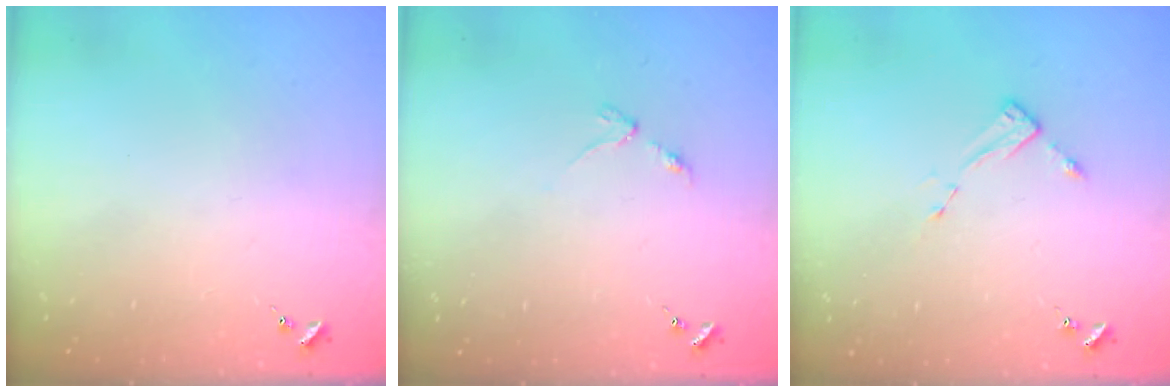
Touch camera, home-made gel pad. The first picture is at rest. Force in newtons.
{"total": 3.2, "press": 3.1, "slide": 0.5}
{"total": 2.6, "press": 2.6, "slide": 0.4}